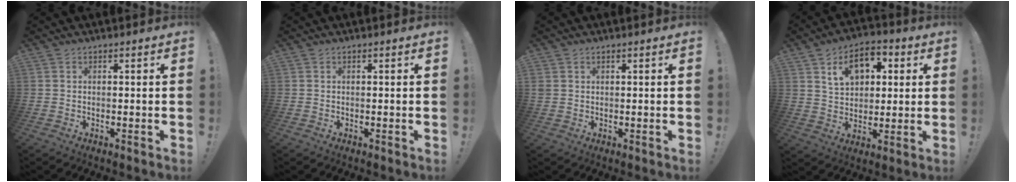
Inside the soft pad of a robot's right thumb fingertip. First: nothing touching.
{"total": 0.0}
{"total": 1.4, "force": [0.7, 1.2, 0.4], "torque": [0.001, -0.001, 0.012]}
{"total": 12.2, "force": [5.4, 8.6, 6.7], "torque": [-0.100, -0.012, 0.102]}